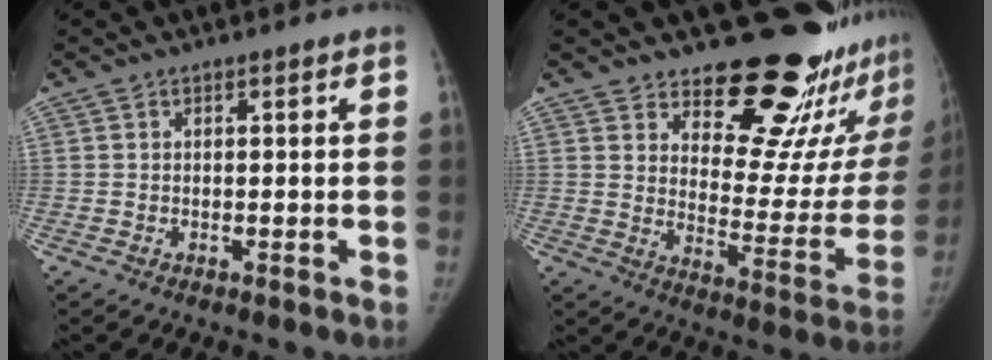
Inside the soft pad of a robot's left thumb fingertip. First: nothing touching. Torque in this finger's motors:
{"motor_torque": [2.01, 0.49, 1.14, -1.34, 0.20]}